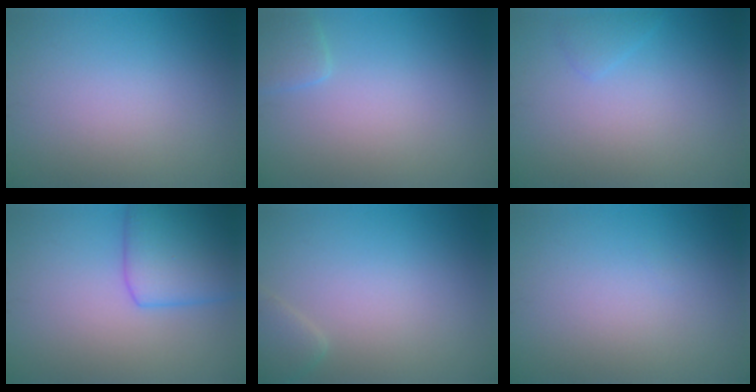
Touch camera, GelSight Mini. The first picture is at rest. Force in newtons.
{"total": 1.6, "press": 1.6, "slide": 0.1}
{"total": 1.0, "press": 1.0, "slide": 0.1}
{"total": 5.8, "press": 5.8, "slide": 0.3}
{"total": 1.7, "press": 1.7, "slide": 0.1}
{"total": 0.0}